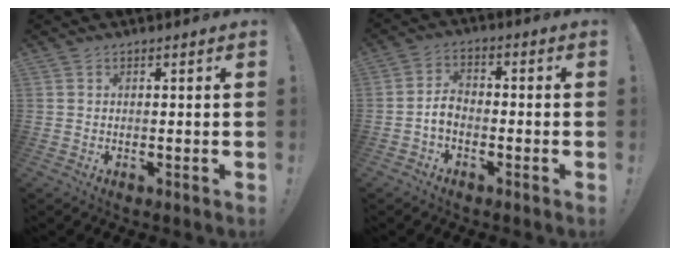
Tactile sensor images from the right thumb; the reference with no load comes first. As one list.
[{"total": 5.1, "force": [-2.0, 3.3, 3.2], "torque": [-0.065, 0.007, -0.038]}]